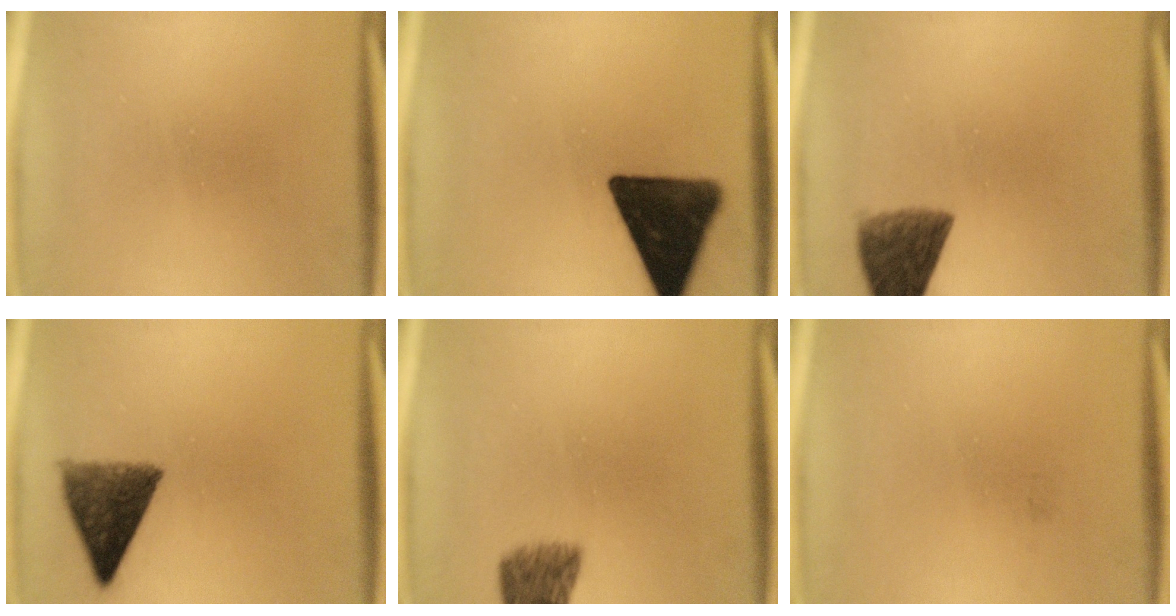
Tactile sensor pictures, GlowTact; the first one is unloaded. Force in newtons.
{"total": 16.7}
{"total": 7.5}
{"total": 8.8}
{"total": 6.0}
{"total": 0.7}